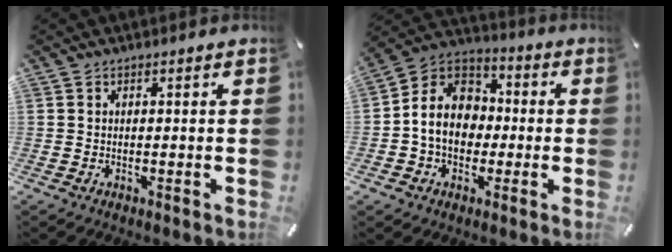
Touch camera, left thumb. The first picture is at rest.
{"total": 12.0, "force": [-1.9, 10.3, 5.8], "torque": [-0.138, 0.022, -0.035]}